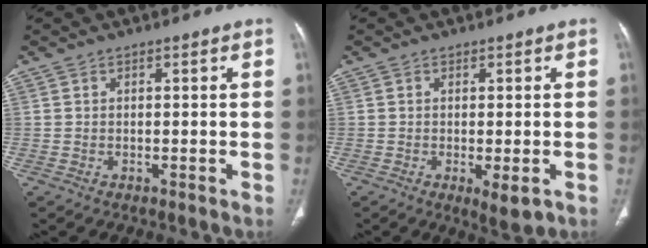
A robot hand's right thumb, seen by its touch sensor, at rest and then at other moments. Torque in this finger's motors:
{"motor_torque": [-0.26, 0.12, -0.27, -0.04, -0.03]}